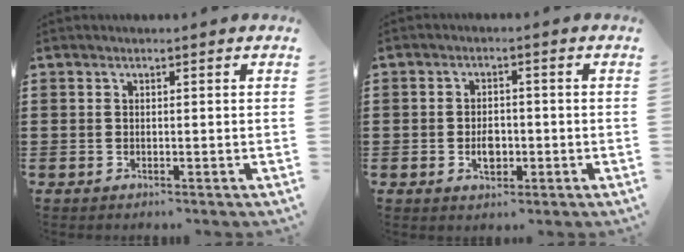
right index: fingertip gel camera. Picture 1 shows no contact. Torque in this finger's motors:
{"motor_torque": [1.05, 1.09, 0.02, 0.00]}